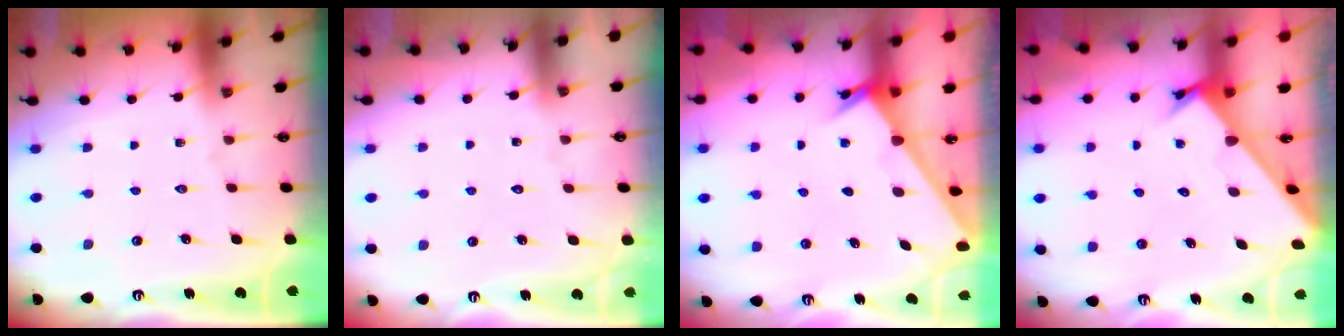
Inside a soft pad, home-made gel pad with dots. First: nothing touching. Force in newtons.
{"total": 4.7, "press": 4.6, "slide": 0.4}
{"total": 2.2, "press": 2.2, "slide": 0.2}
{"total": 2.4, "press": 2.4, "slide": 0.1}